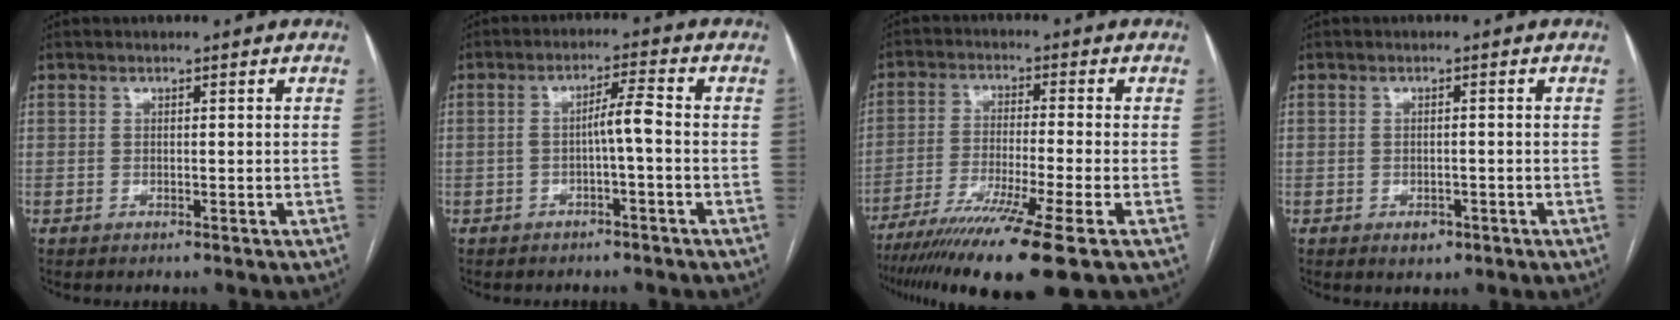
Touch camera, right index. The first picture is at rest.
{"total": 3.6, "force": [-0.8, 0.0, 3.5], "torque": [-0.057, 0.011, -0.012]}
{"total": 14.7, "force": [-10.1, -1.3, 10.6], "torque": [-0.183, -0.046, -0.167]}
{"total": 1.9, "force": [-0.9, 1.3, 1.0], "torque": [-0.009, 0.002, -0.005]}